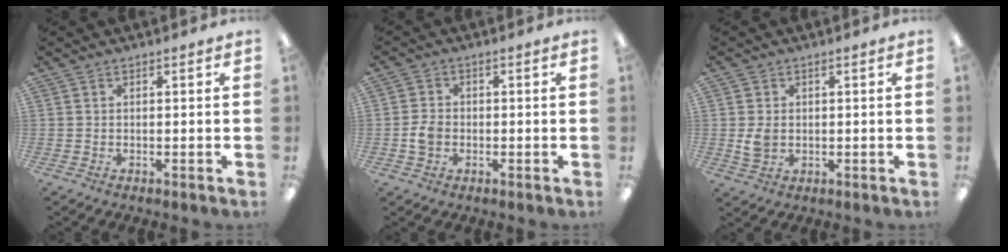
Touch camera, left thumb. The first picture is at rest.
{"total": 3.6, "force": [-0.8, 2.9, 2.0], "torque": [-0.034, 0.007, -0.013]}
{"total": 3.7, "force": [0.1, 3.1, 2.0], "torque": [-0.029, 0.003, 0.001]}